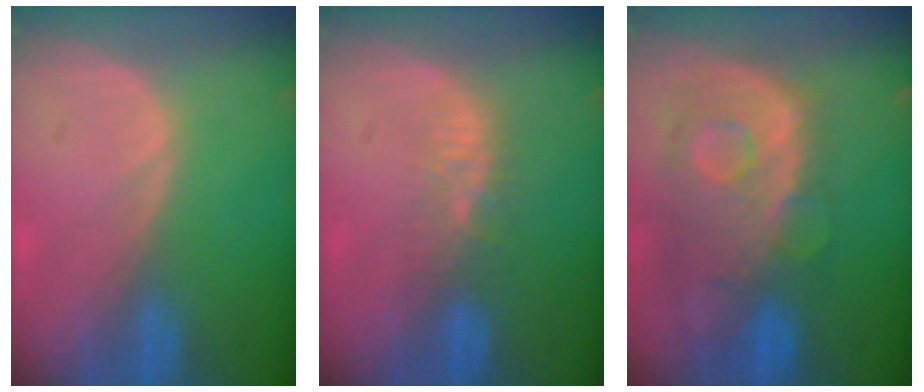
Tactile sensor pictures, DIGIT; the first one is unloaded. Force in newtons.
{"total": 4.3, "press": 3.6, "slide": 2.3}
{"total": 11.3, "press": 9.8, "slide": 5.7}